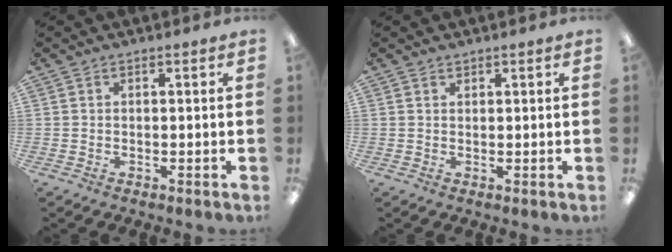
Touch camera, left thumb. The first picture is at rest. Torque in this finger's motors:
{"motor_torque": [0.10, -0.04, -0.13, -0.03, 0.07]}